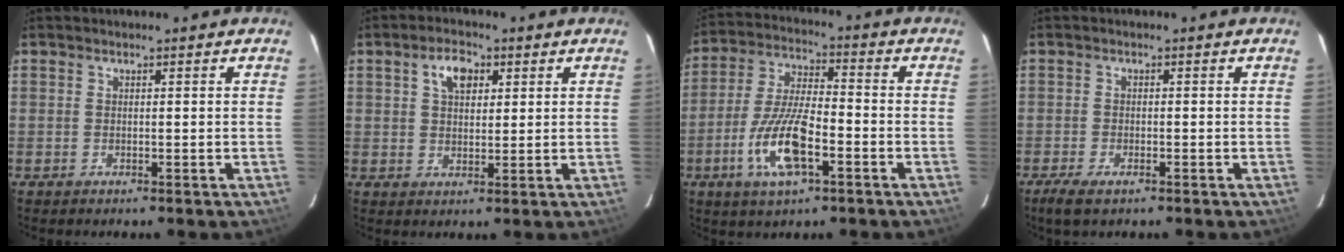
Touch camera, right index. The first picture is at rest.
{"total": 5.2, "force": [2.1, 3.2, 3.6], "torque": [-0.060, 0.016, 0.039]}
{"total": 12.8, "force": [-5.2, 4.0, 11.0], "torque": [-0.232, -0.008, -0.099]}
{"total": 4.1, "force": [-2.7, 1.4, 2.6], "torque": [-0.064, -0.012, -0.051]}